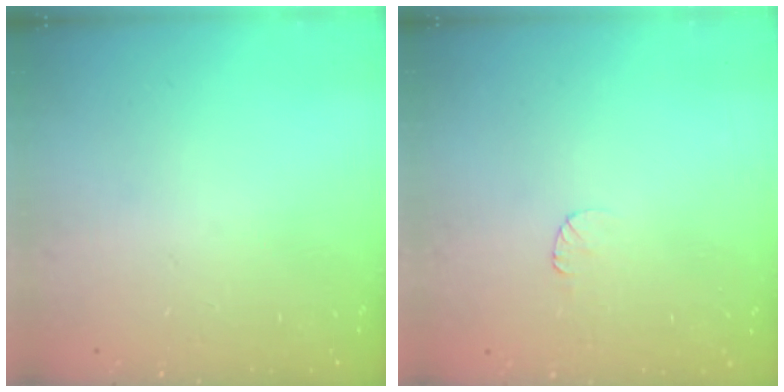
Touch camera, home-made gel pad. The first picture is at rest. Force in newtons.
{"total": 4.0, "press": 3.9, "slide": 0.5}